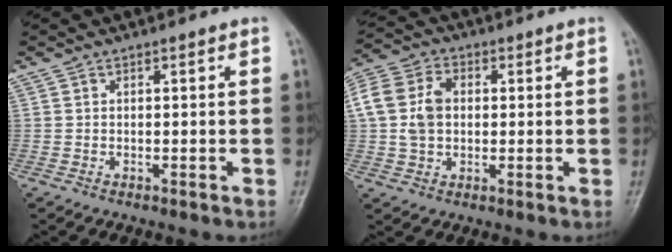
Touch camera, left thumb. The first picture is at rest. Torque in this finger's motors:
{"motor_torque": [2.12, 2.89, 1.31, -0.83, 0.71]}